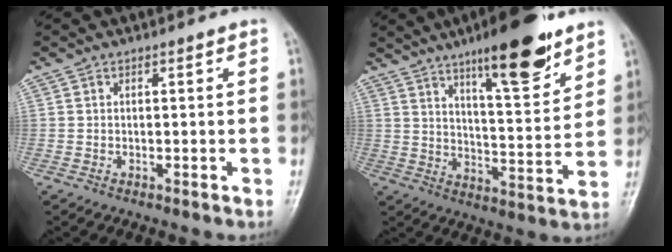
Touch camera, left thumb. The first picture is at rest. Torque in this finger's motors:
{"motor_torque": [1.10, 0.00, 1.58, -1.18, 0.14]}